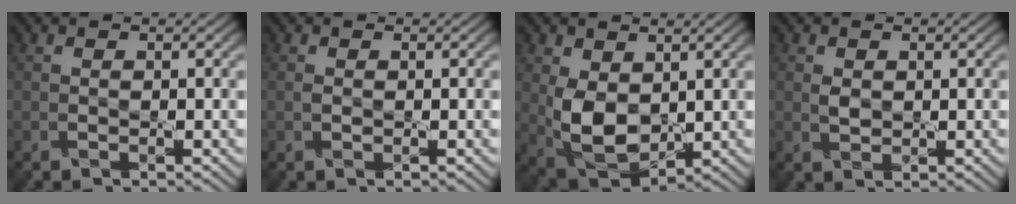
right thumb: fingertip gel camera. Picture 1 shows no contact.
{"total": 0.6, "force": [0.0, 0.4, 0.4], "torque": [-0.011, -0.001, 0.000]}
{"total": 7.4, "force": [0.9, 4.9, 5.5], "torque": [-0.129, -0.009, 0.020]}
{"total": 1.5, "force": [0.3, 1.1, 0.9], "torque": [-0.023, -0.002, 0.008]}